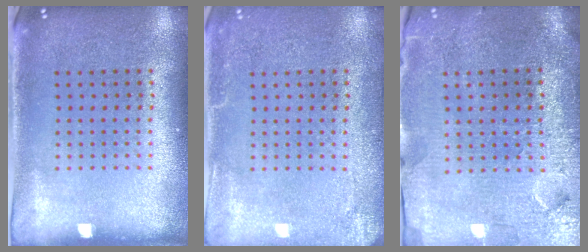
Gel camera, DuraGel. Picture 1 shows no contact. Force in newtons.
{"total": 2.6, "press": 2.6, "slide": 0.3}
{"total": 3.6, "press": 3.4, "slide": 1.4}